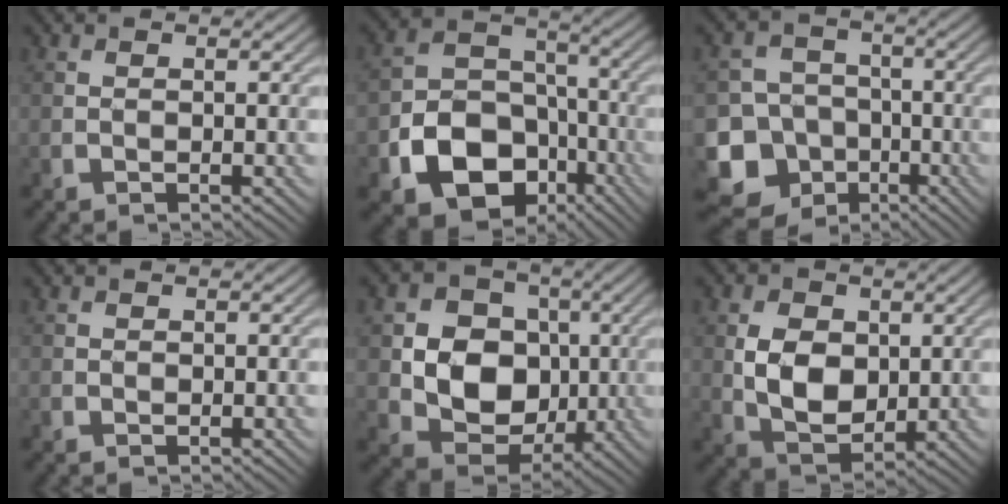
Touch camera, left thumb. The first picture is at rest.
{"total": 13.8, "force": [-6.4, 10.1, 6.9], "torque": [-0.150, -0.045, -0.108]}
{"total": 12.3, "force": [-5.7, 10.4, 3.4], "torque": [-0.103, -0.033, -0.121]}
{"total": 0.0}
{"total": 10.4, "force": [0.1, 8.7, 5.7], "torque": [-0.121, -0.006, -0.010]}
{"total": 7.0, "force": [0.9, 5.0, 4.8], "torque": [-0.098, -0.006, 0.020]}